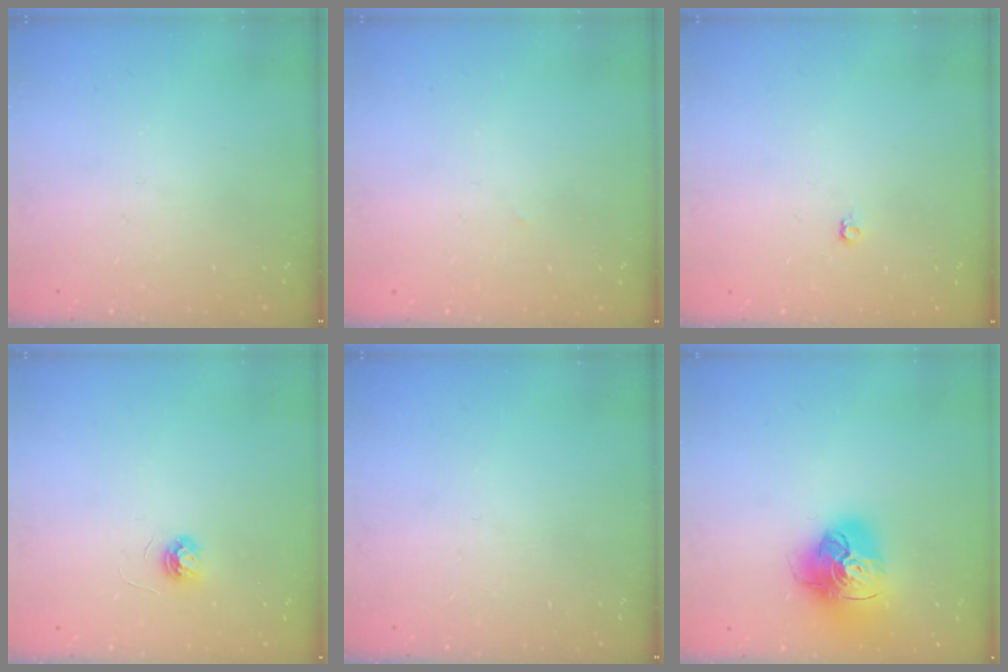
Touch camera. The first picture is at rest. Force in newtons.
{"total": 1.3, "press": 1.3, "slide": 0.0}
{"total": 3.9, "press": 3.9, "slide": 0.7}
{"total": 3.4, "press": 3.4, "slide": 0.3}
{"total": 0.0}
{"total": 17.6, "press": 17.5, "slide": 2.0}